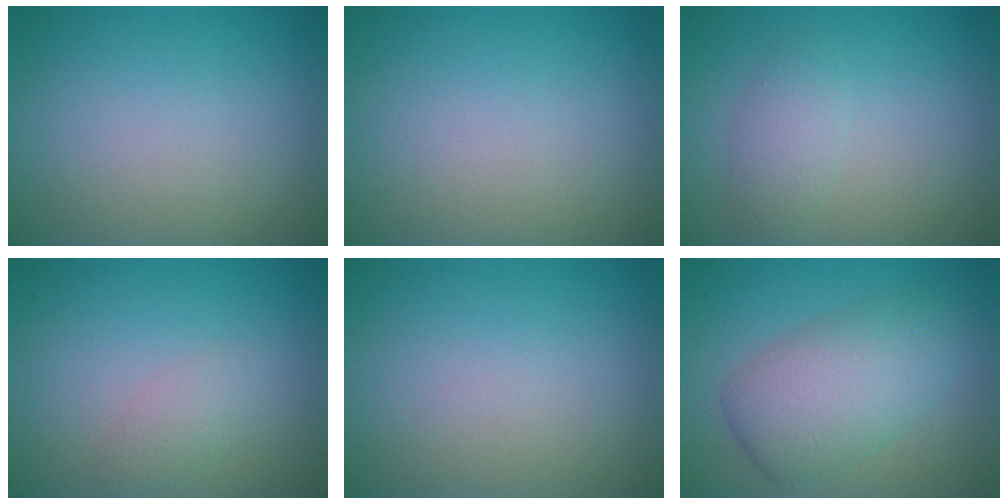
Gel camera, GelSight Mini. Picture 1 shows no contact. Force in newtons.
{"total": 0.0}
{"total": 2.0, "press": 2.0, "slide": 0.1}
{"total": 1.5, "press": 1.5, "slide": 0.0}
{"total": 0.0}
{"total": 5.9, "press": 5.9, "slide": 0.1}